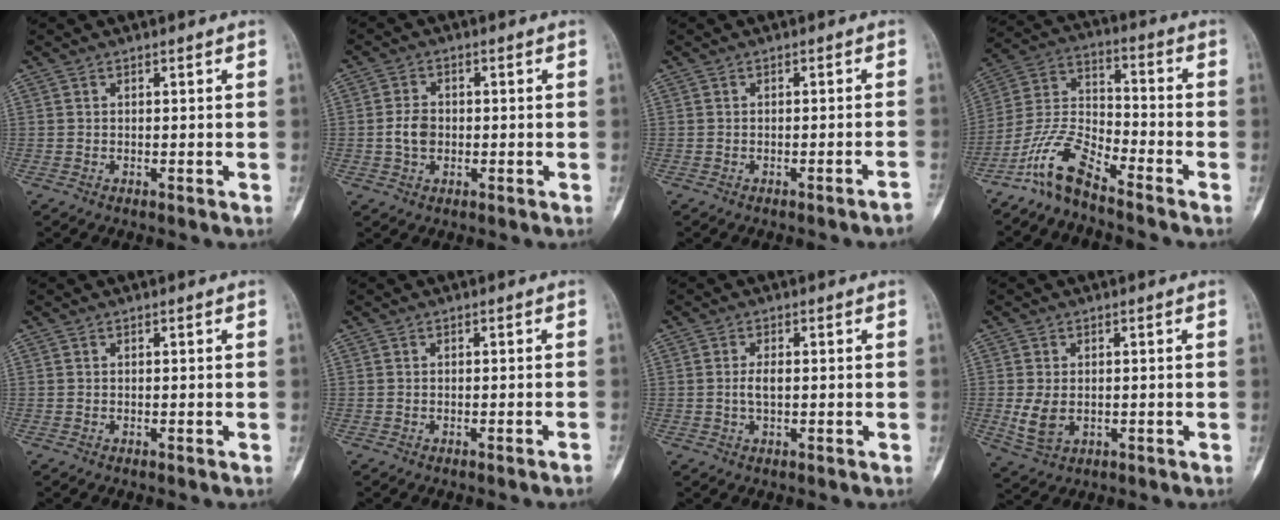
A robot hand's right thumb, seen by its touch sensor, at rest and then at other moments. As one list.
[{"total": 4.1, "force": [-0.5, 3.0, 2.7], "torque": [-0.047, 0.007, -0.012]}, {"total": 2.0, "force": [-1.6, -0.3, 1.1], "torque": [-0.023, 0.020, -0.015]}, {"total": 10.0, "force": [-8.0, 2.5, 5.5], "torque": [-0.119, 0.066, -0.168]}, {"total": 0.0}, {"total": 1.1, "force": [-0.9, -0.2, 0.7], "torque": [-0.016, 0.010, -0.007]}, {"total": 2.2, "force": [-0.1, 0.9, 2.0], "torque": [-0.041, 0.001, -0.002]}, {"total": 5.2, "force": [-0.4, 3.5, 3.8], "torque": [-0.074, -0.007, 0.002]}]